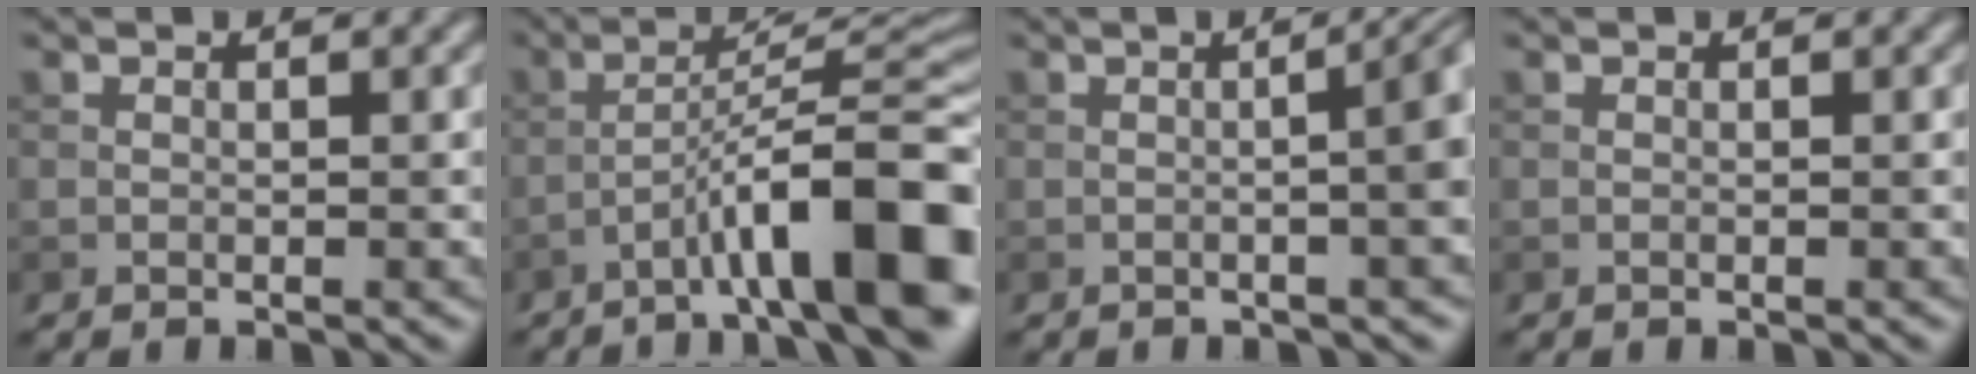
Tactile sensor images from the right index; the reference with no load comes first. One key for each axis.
{"total": 12.0, "fx": -5.5, "fy": 2.2, "fz": 10.5, "tx": -0.150, "ty": 0.022, "tz": -0.082}
{"total": 6.0, "fx": -0.1, "fy": 1.9, "fz": 5.7, "tx": -0.043, "ty": 0.012, "tz": -0.008}
{"total": 0.0}